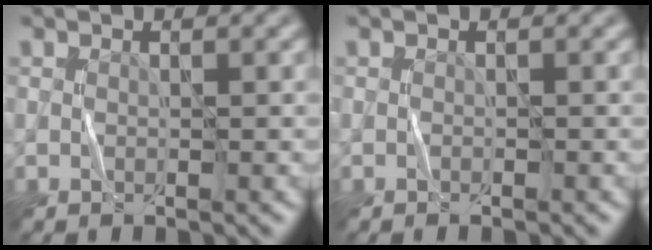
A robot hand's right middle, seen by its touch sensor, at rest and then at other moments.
{"total": 0.0}